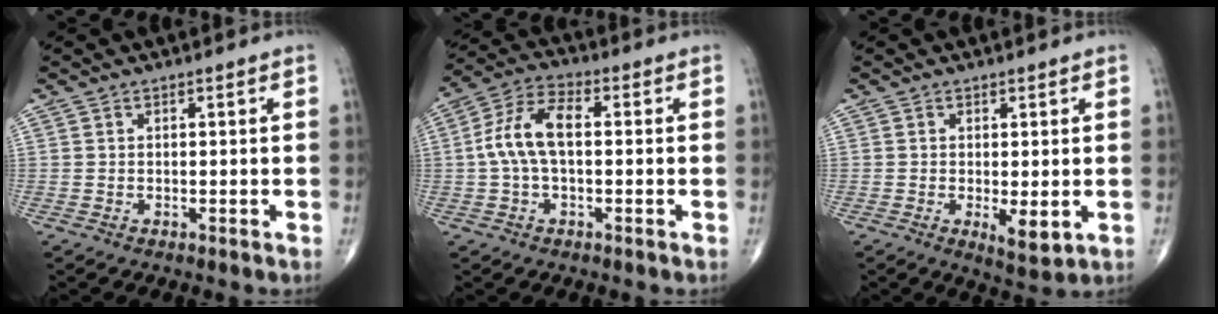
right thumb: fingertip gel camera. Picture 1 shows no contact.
{"total": 9.6, "force": [0.3, 4.9, 8.2], "torque": [-0.174, 0.032, 0.001]}
{"total": 4.4, "force": [-0.7, 1.6, 4.1], "torque": [-0.061, -0.015, -0.006]}